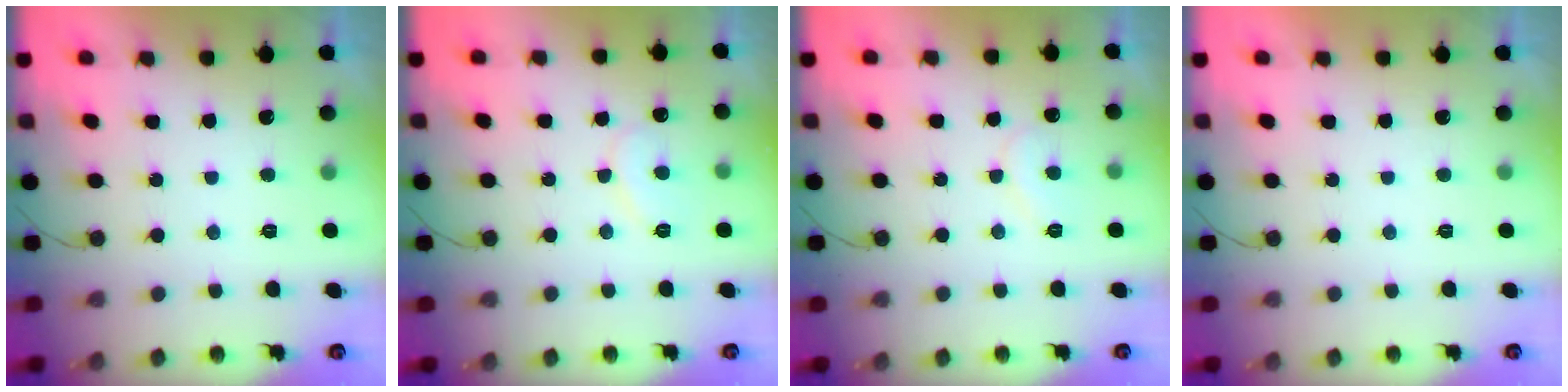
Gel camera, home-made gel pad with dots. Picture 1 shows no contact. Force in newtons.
{"total": 7.4, "press": 7.4, "slide": 0.5}
{"total": 6.6, "press": 6.6, "slide": 0.5}
{"total": 1.7, "press": 1.7, "slide": 0.1}